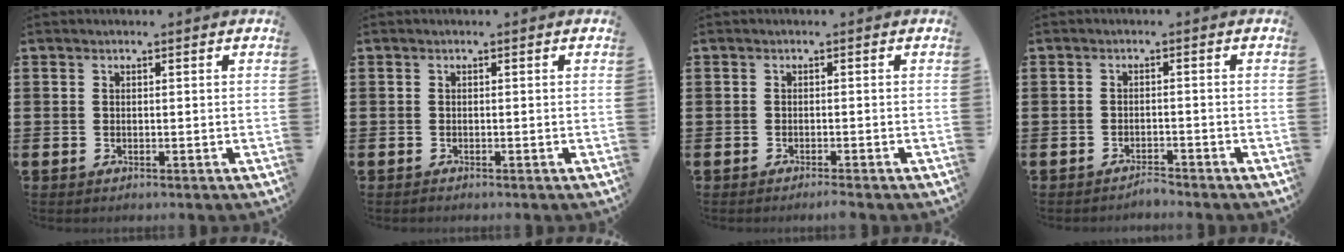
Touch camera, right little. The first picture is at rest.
{"total": 0.0}
{"total": 0.9, "force": [-0.7, -0.1, 0.5], "torque": [-0.007, -0.003, -0.014]}
{"total": 1.5, "force": [-1.5, 0.0, 0.0], "torque": [-0.006, 0.004, -0.031]}